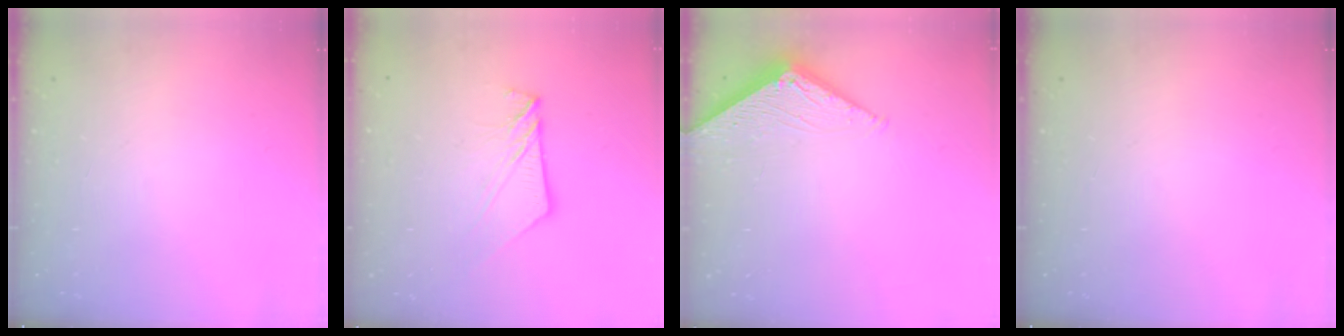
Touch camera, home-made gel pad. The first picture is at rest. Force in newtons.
{"total": 9.0, "press": 8.9, "slide": 0.8}
{"total": 4.0, "press": 4.0, "slide": 0.5}
{"total": 0.0}